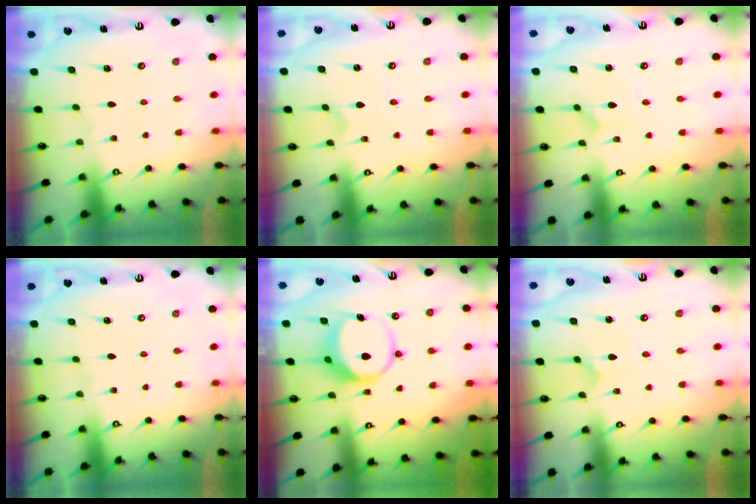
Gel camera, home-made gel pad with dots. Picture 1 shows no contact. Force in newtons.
{"total": 0.0}
{"total": 2.1, "press": 2.1, "slide": 0.0}
{"total": 0.0}
{"total": 8.2, "press": 8.1, "slide": 0.8}
{"total": 1.8, "press": 1.8, "slide": 0.1}